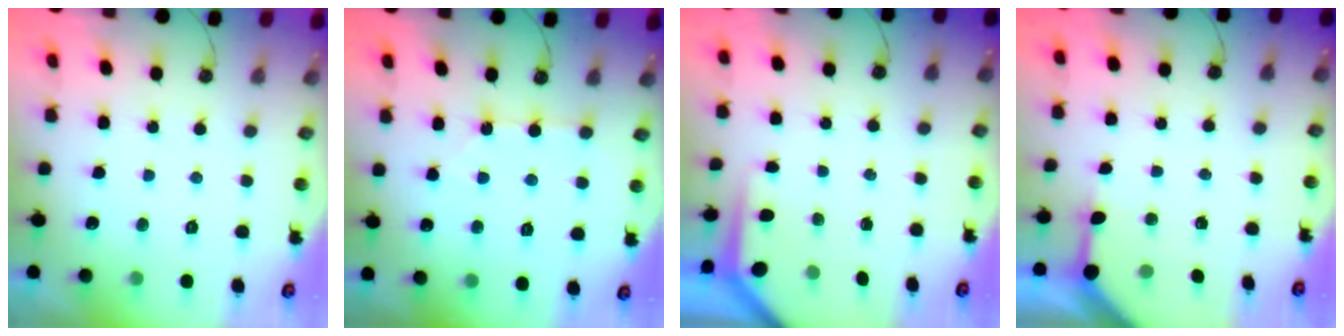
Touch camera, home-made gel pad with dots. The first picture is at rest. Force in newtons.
{"total": 1.9, "press": 1.8, "slide": 0.4}
{"total": 3.9, "press": 3.9, "slide": 0.2}
{"total": 4.7, "press": 4.6, "slide": 0.5}